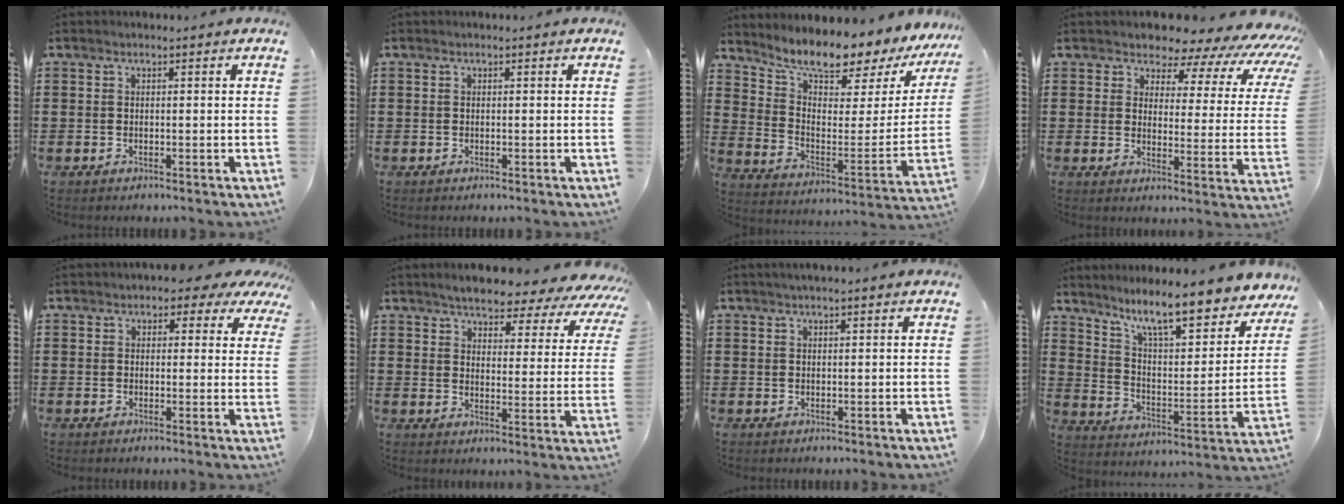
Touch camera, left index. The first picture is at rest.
{"total": 0.0}
{"total": 8.2, "force": [7.5, 0.8, 3.1], "torque": [-0.075, -0.072, 0.119]}
{"total": 6.8, "force": [6.0, 2.5, 2.2], "torque": [-0.058, -0.042, 0.101]}
{"total": 2.7, "force": [1.6, 1.9, 1.1], "torque": [-0.018, 0.001, 0.023]}
{"total": 5.1, "force": [4.8, 0.6, 1.3], "torque": [-0.044, -0.036, 0.078]}
{"total": 0.9, "force": [0.5, 0.0, 0.7], "torque": [-0.014, 0.001, 0.009]}
{"total": 10.6, "force": [8.7, 1.2, 6.0], "torque": [-0.130, -0.056, 0.145]}